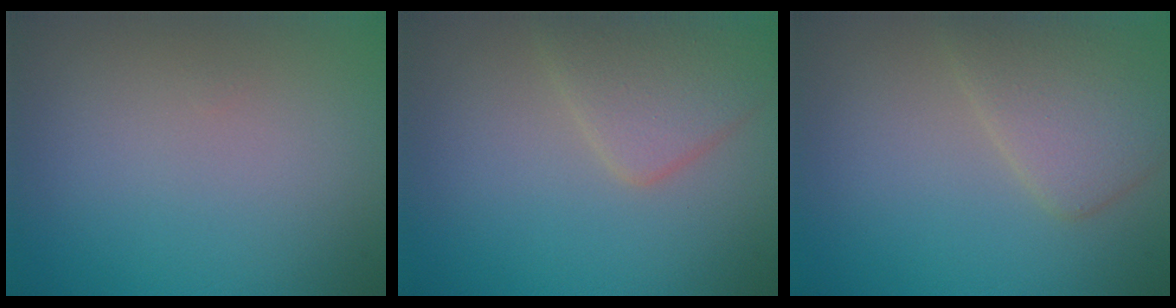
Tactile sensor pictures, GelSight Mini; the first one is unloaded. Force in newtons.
{"total": 3.5, "press": 3.5, "slide": 0.3}
{"total": 3.7, "press": 3.7, "slide": 0.2}